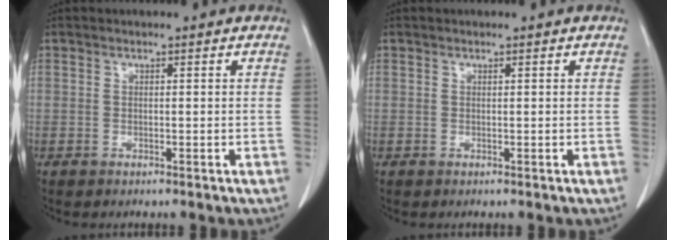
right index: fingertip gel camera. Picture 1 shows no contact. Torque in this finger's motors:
{"motor_torque": [-0.14, 0.14, -0.01, -0.01]}